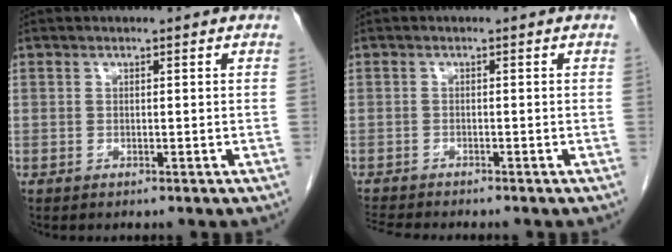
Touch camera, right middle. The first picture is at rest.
{"total": 4.1, "force": [-3.9, -0.2, 1.1], "torque": [-0.024, -0.015, -0.065]}